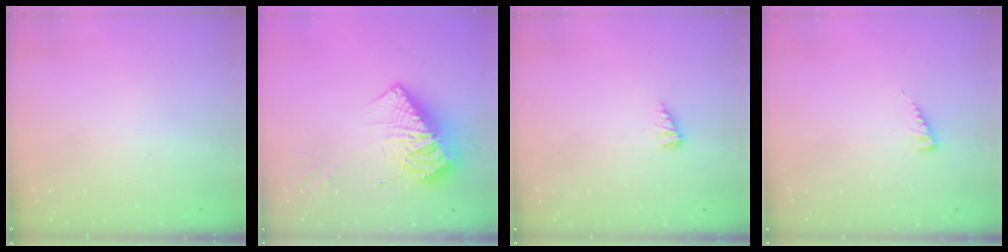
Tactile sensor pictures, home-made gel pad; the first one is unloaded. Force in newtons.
{"total": 14.0, "press": 13.9, "slide": 1.2}
{"total": 2.2, "press": 2.2, "slide": 0.3}
{"total": 3.3, "press": 3.3, "slide": 0.3}